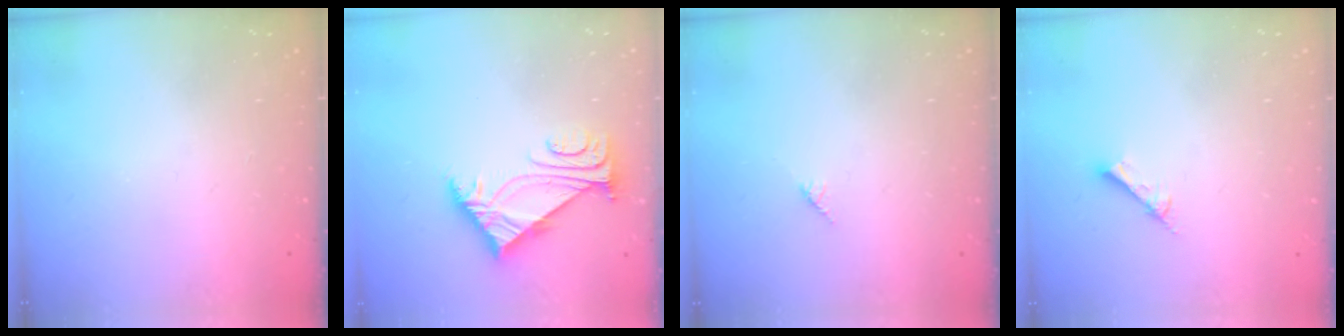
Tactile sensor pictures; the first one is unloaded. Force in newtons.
{"total": 5.6, "press": 5.5, "slide": 1.0}
{"total": 2.7, "press": 2.7, "slide": 0.2}
{"total": 2.6, "press": 2.6, "slide": 0.1}